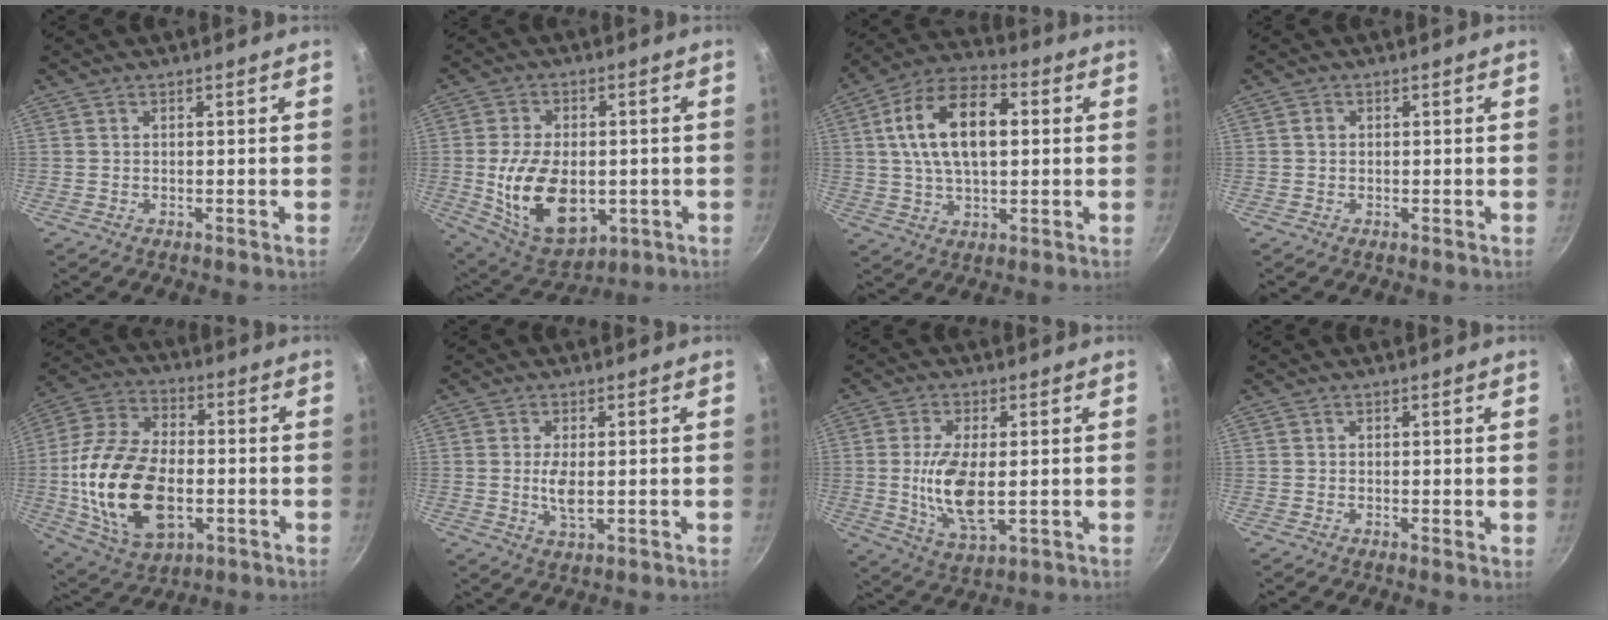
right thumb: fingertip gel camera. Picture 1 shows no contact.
{"total": 16.6, "force": [-2.4, 10.2, 12.9], "torque": [-0.208, -0.005, -0.014]}
{"total": 16.4, "force": [2.7, 8.9, 13.5], "torque": [-0.236, 0.022, 0.043]}
{"total": 1.0, "force": [0.0, 0.9, 0.4], "torque": [-0.004, 0.003, -0.002]}
{"total": 22.6, "force": [-3.3, 13.4, 17.9], "torque": [-0.342, 0.011, -0.048]}
{"total": 4.3, "force": [0.0, 1.9, 3.9], "torque": [-0.078, -0.009, 0.003]}
{"total": 11.2, "force": [-0.4, 5.0, 10.0], "torque": [-0.193, -0.017, 0.003]}
{"total": 0.8, "force": [0.0, 0.2, 0.8], "torque": [-0.011, -0.004, -0.004]}